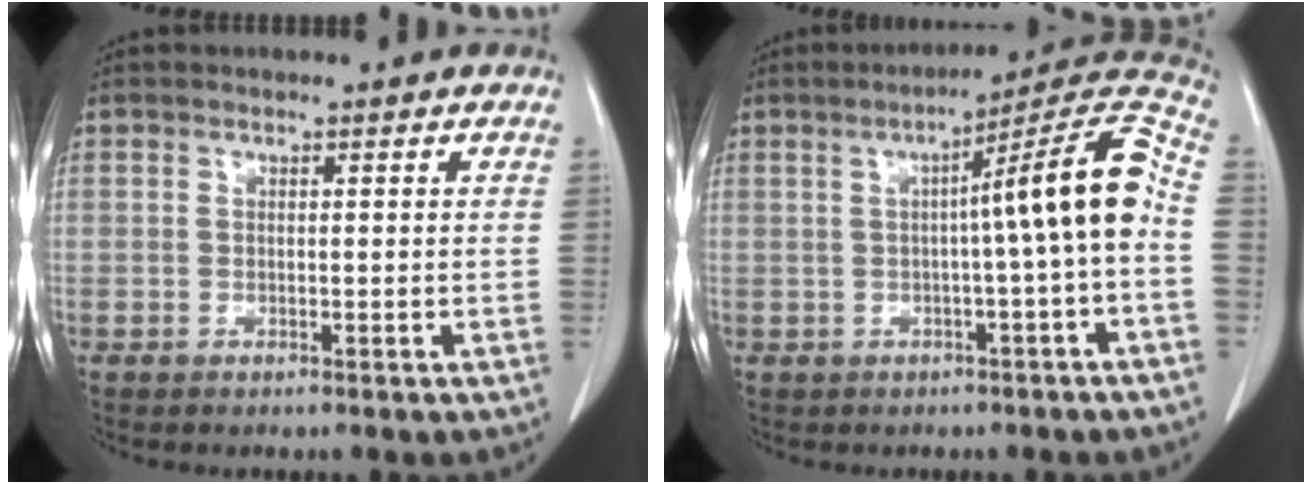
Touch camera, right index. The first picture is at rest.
{"total": 12.1, "force": [-0.2, -0.6, 12.1], "torque": [-0.164, 0.033, -0.008]}